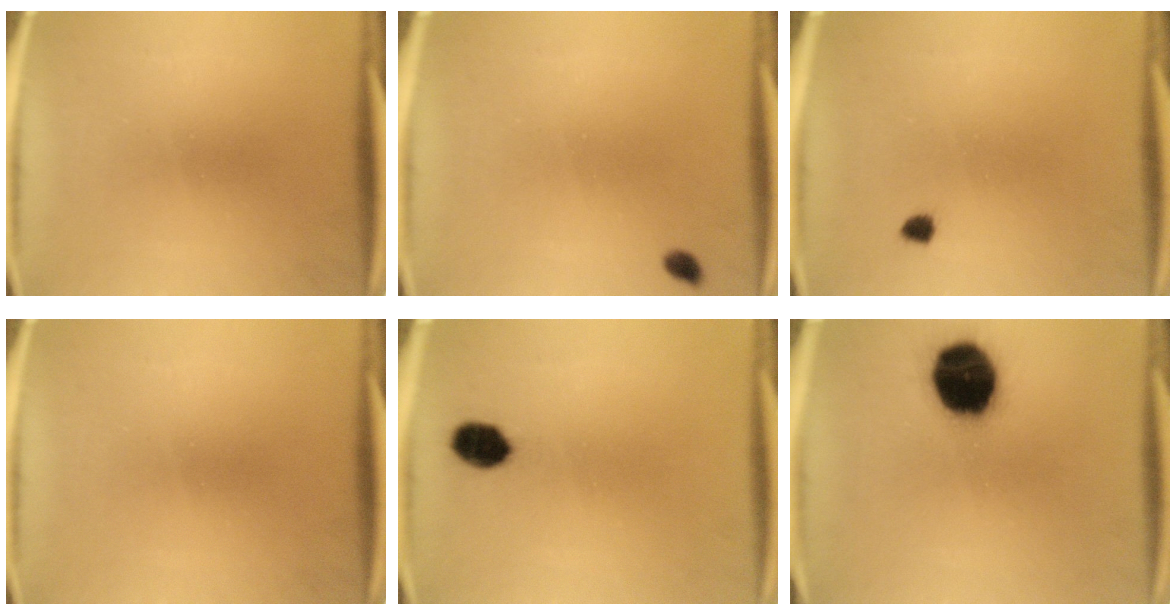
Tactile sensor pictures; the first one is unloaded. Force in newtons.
{"total": 1.3}
{"total": 1.2}
{"total": 0.0}
{"total": 5.6}
{"total": 18.8}